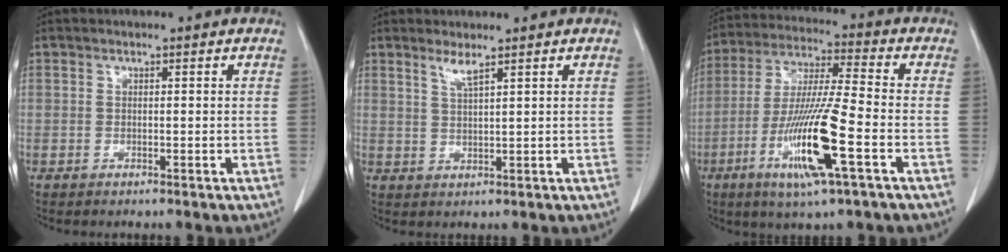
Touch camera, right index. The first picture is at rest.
{"total": 2.2, "force": [1.6, -0.2, 1.6], "torque": [-0.034, -0.007, 0.035]}
{"total": 15.1, "force": [-5.5, 0.3, 14.0], "torque": [-0.282, -0.023, -0.104]}